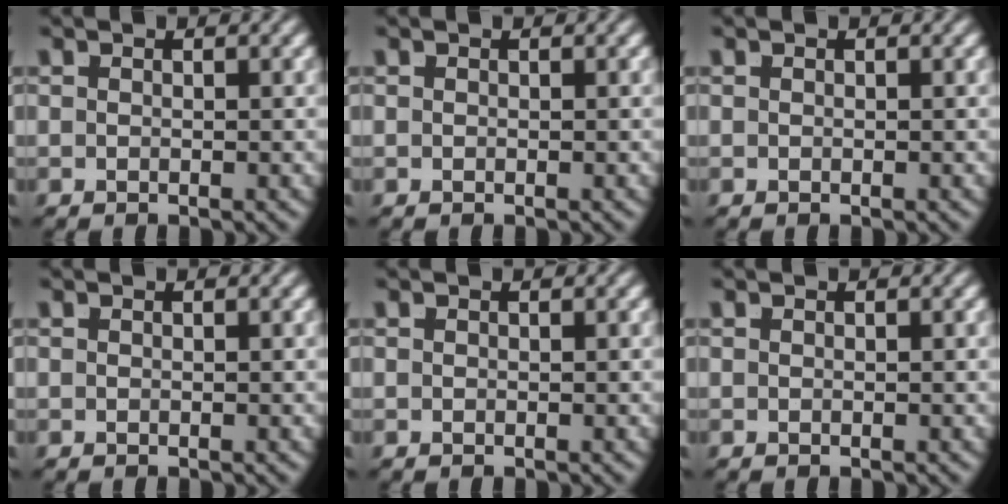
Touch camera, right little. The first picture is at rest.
{"total": 0.0}
{"total": 0.0}
{"total": 0.0}
{"total": 0.0}
{"total": 0.0}